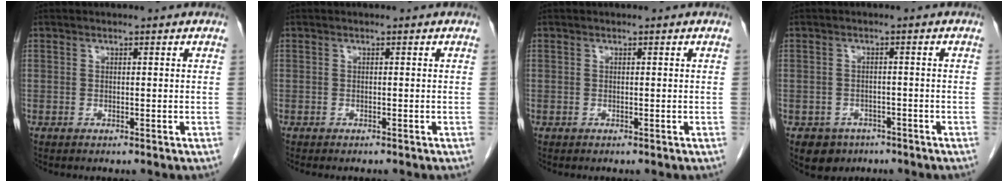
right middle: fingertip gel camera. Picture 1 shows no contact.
{"total": 1.9, "force": [-1.7, 0.5, 0.7], "torque": [-0.013, -0.005, -0.018]}
{"total": 0.0}
{"total": 4.1, "force": [-2.6, 3.2, 0.5], "torque": [-0.007, 0.008, -0.033]}